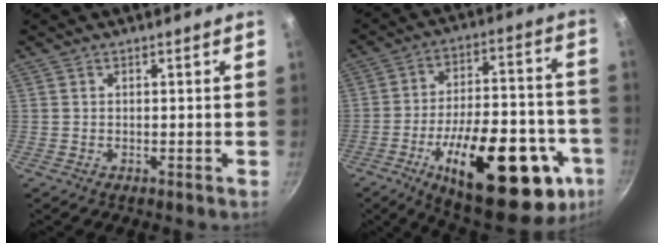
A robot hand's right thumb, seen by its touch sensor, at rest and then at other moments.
{"total": 31.7, "force": [-12.7, 13.5, 25.8], "torque": [-0.325, 0.049, -0.175]}